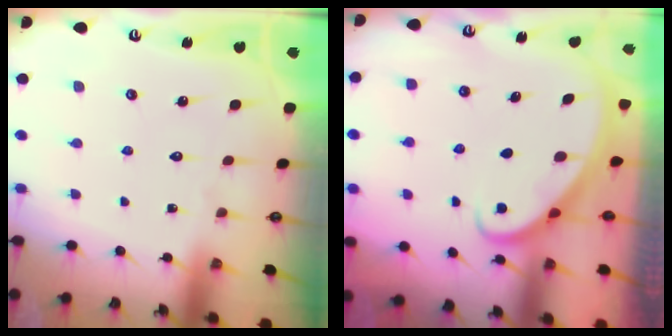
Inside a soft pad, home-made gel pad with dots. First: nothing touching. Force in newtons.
{"total": 2.8, "press": 2.8, "slide": 0.2}